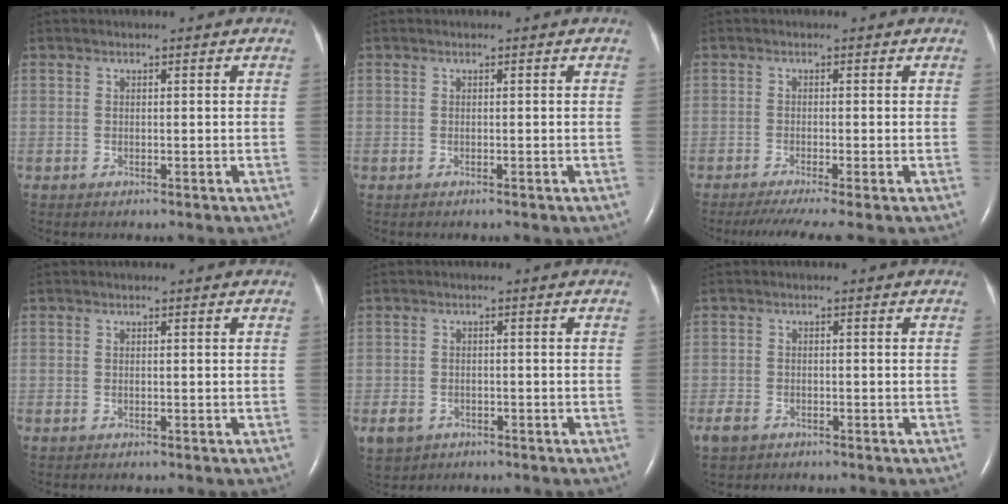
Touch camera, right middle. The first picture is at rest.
{"total": 0.0}
{"total": 5.6, "force": [-4.1, -0.3, 3.7], "torque": [-0.058, -0.018, -0.069]}
{"total": 0.0}
{"total": 6.6, "force": [-3.7, 5.1, 1.9], "torque": [-0.055, -0.002, -0.056]}
{"total": 3.5, "force": [-2.4, 2.0, 1.5], "torque": [-0.037, -0.002, -0.041]}